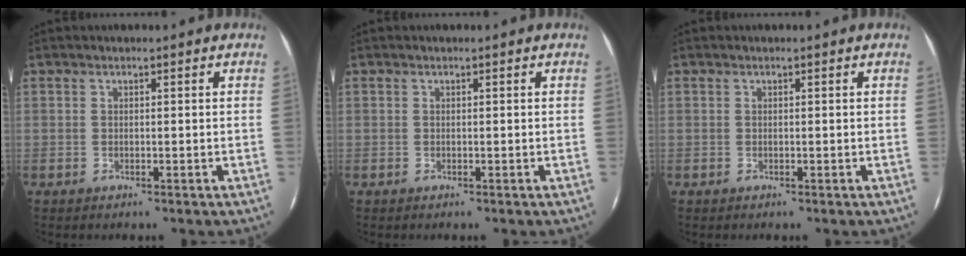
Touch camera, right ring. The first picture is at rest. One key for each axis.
{"total": 0.0}
{"total": 0.0}